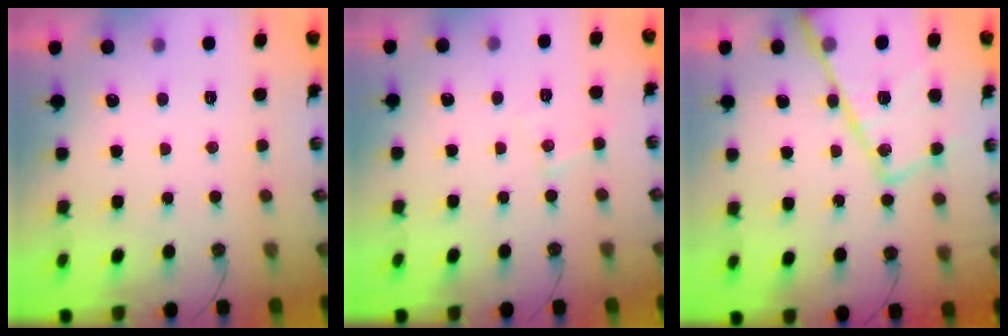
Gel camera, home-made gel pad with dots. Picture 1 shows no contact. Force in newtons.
{"total": 5.5, "press": 5.5, "slide": 0.3}
{"total": 26.2, "press": 26.0, "slide": 2.9}